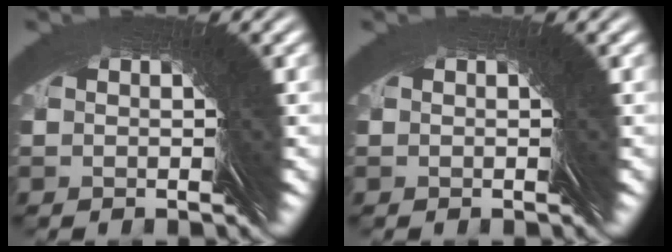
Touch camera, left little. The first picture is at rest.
{"total": 0.0}